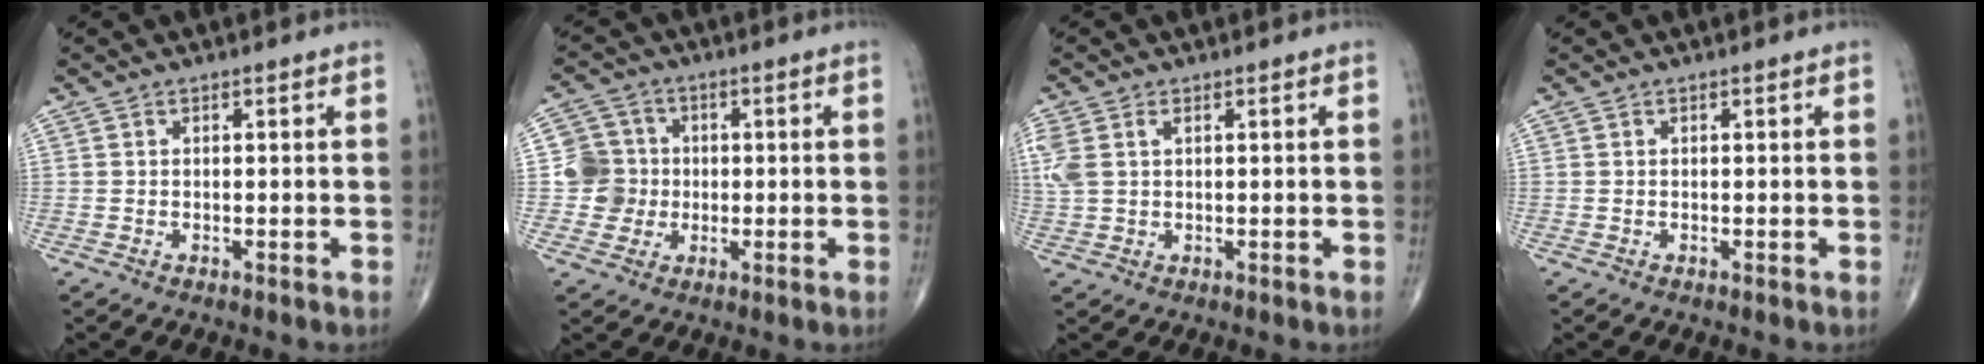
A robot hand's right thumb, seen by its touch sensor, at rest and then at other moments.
{"total": 6.6, "force": [-0.4, 6.6, 0.8], "torque": [0.019, 0.013, -0.013]}
{"total": 5.7, "force": [1.7, 3.5, 4.2], "torque": [-0.126, 0.017, 0.042]}
{"total": 0.0}